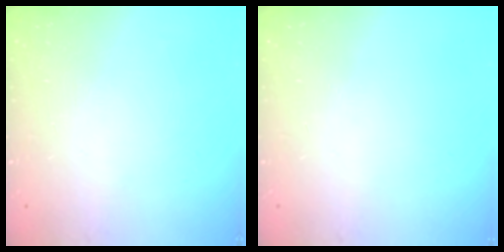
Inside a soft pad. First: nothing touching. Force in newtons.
{"total": 0.0}